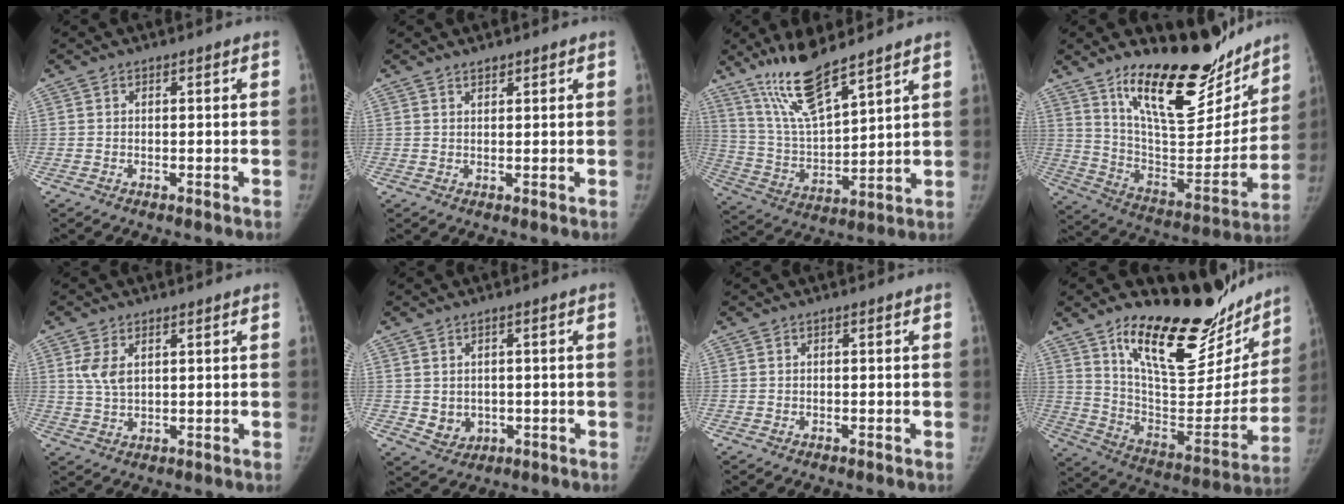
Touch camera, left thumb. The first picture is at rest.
{"total": 1.3, "force": [1.2, 0.5, 0.4], "torque": [0.004, -0.009, 0.019]}
{"total": 13.8, "force": [10.4, 2.8, 8.6], "torque": [-0.150, -0.058, 0.211]}
{"total": 25.3, "force": [18.3, 9.3, 14.8], "torque": [-0.171, -0.107, 0.299]}
{"total": 4.4, "force": [1.7, 2.6, 3.1], "torque": [-0.055, -0.006, 0.041]}
{"total": 3.9, "force": [-0.3, 3.4, 1.9], "torque": [-0.011, -0.003, 0.010]}
{"total": 0.0}
{"total": 29.0, "force": [20.9, 11.3, 16.6], "torque": [-0.200, -0.108, 0.328]}